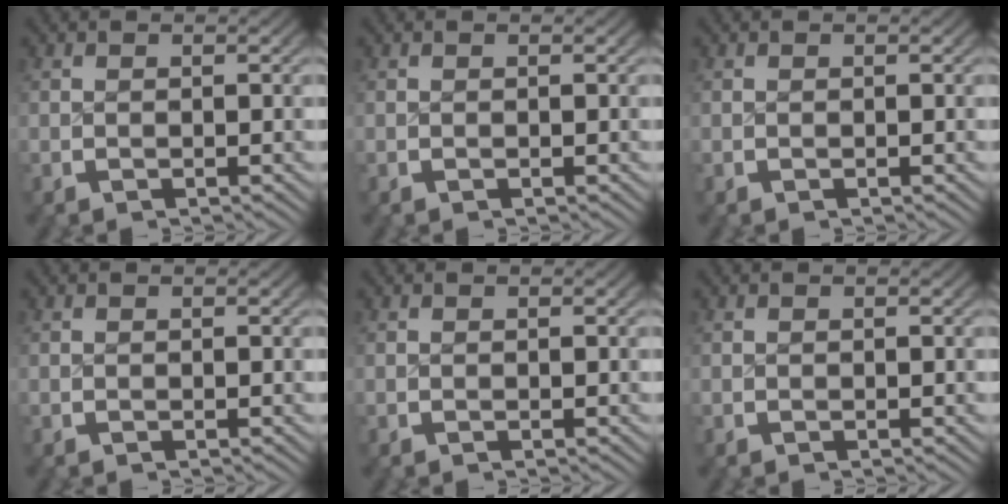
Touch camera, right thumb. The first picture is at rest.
{"total": 0.0}
{"total": 0.0}
{"total": 0.0}
{"total": 0.0}
{"total": 0.0}